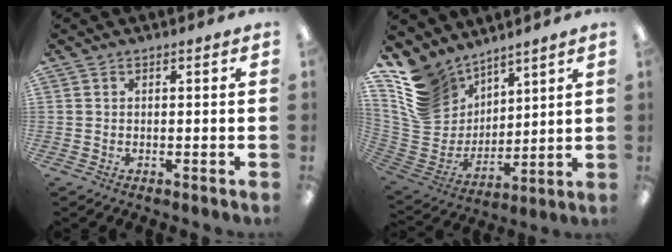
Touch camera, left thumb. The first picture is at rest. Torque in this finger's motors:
{"motor_torque": [0.85, -0.43, 1.41, -1.36, 0.23]}